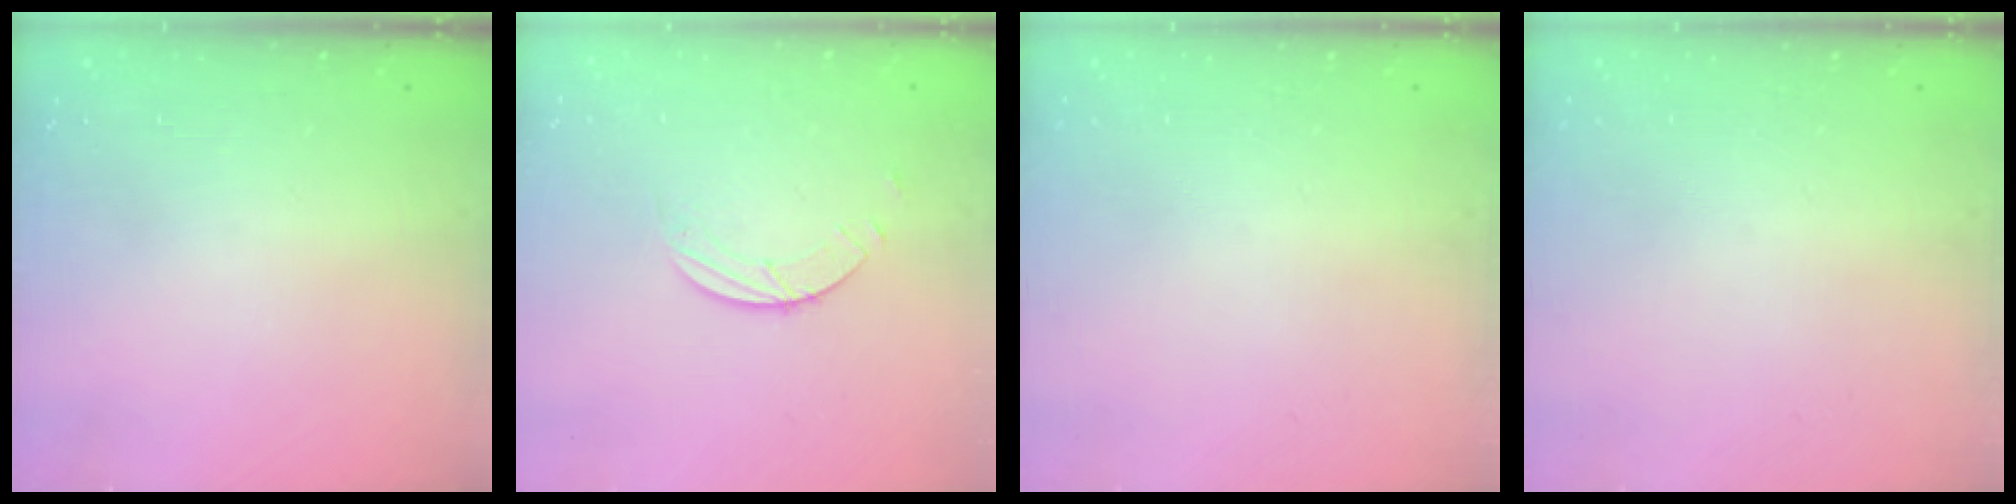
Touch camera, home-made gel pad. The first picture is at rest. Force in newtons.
{"total": 2.0, "press": 2.0, "slide": 0.2}
{"total": 0.0}
{"total": 0.0}